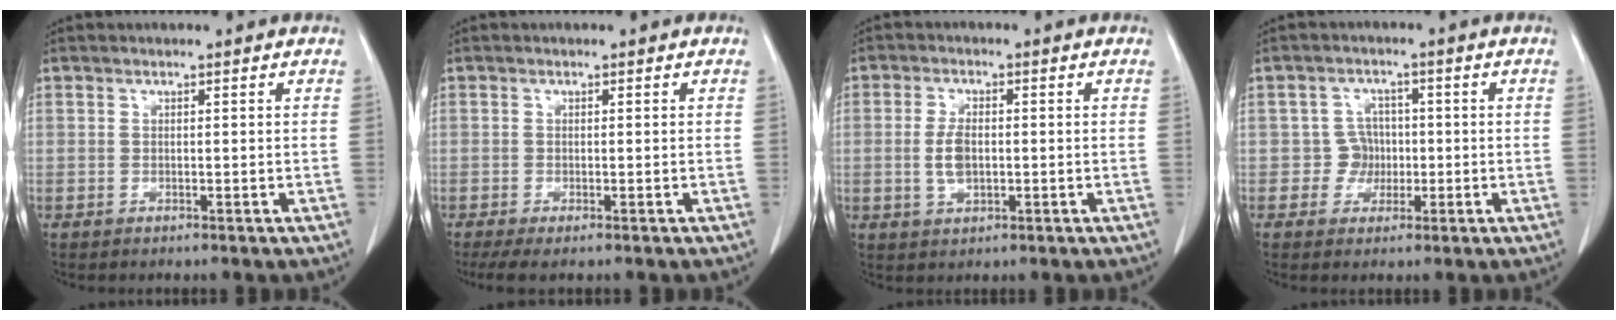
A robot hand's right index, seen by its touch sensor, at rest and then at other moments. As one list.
[{"total": 3.1, "force": [-2.1, 0.5, 2.3], "torque": [-0.041, -0.012, -0.034]}, {"total": 4.4, "force": [-0.5, 1.7, 4.0], "torque": [-0.088, -0.001, -0.009]}, {"total": 3.5, "force": [-0.5, 3.5, 0.4], "torque": [0.003, 0.011, -0.007]}]